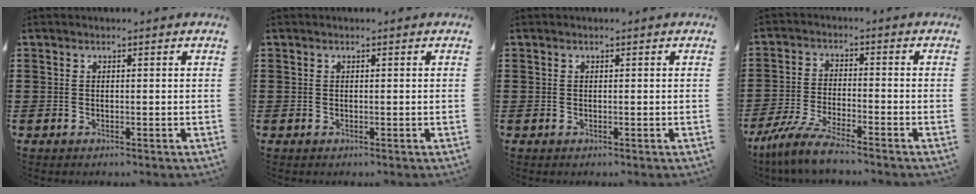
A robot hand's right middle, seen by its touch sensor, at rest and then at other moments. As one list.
[{"total": 0.0}, {"total": 0.0}, {"total": 5.7, "force": [-5.1, -0.1, 2.7], "torque": [-0.071, -0.017, -0.102]}]